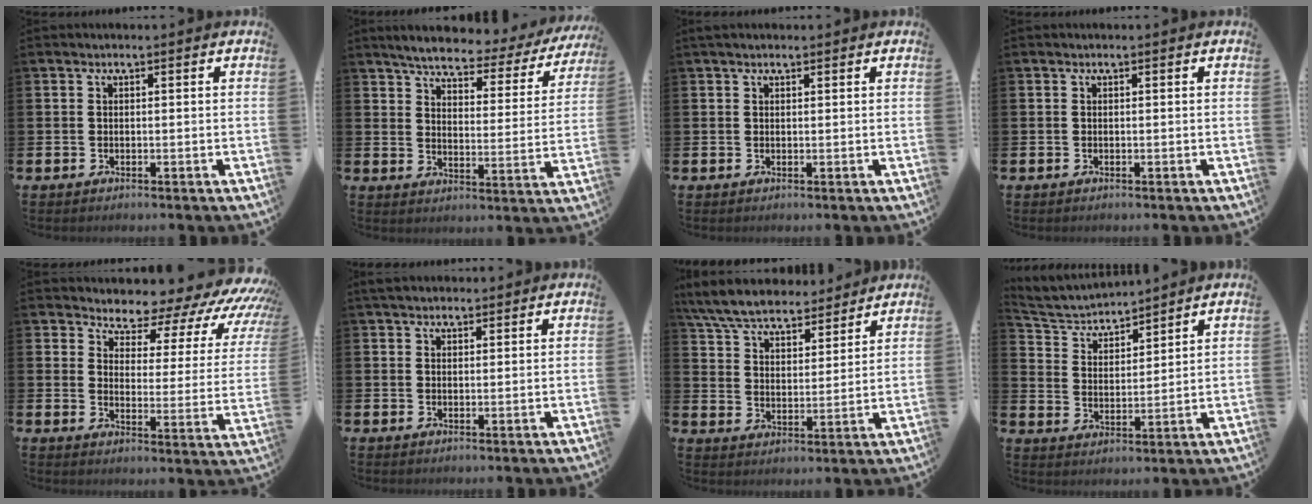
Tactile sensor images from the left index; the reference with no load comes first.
{"total": 5.3, "force": [4.8, 1.0, 2.1], "torque": [-0.063, -0.033, 0.074]}
{"total": 1.0, "force": [0.9, 0.4, 0.4], "torque": [0.005, -0.002, 0.012]}
{"total": 0.0}
{"total": 5.9, "force": [5.3, 2.3, 1.1], "torque": [-0.021, -0.062, 0.078]}
{"total": 2.5, "force": [2.2, 1.0, 0.6], "torque": [-0.001, -0.003, 0.037]}
{"total": 7.3, "force": [6.9, 1.7, 1.6], "torque": [-0.063, -0.037, 0.124]}
{"total": 4.4, "force": [4.3, 1.0, 0.3], "torque": [-0.026, -0.034, 0.071]}